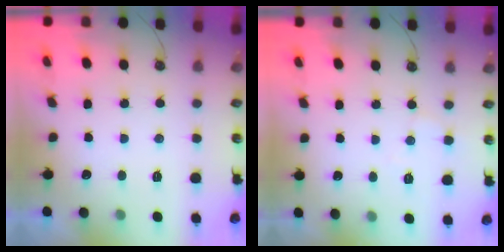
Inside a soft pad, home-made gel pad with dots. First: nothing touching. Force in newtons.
{"total": 3.4, "press": 3.4, "slide": 0.5}